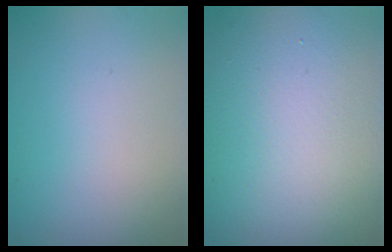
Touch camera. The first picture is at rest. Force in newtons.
{"total": 16.3, "press": 16.3, "slide": 0.9}